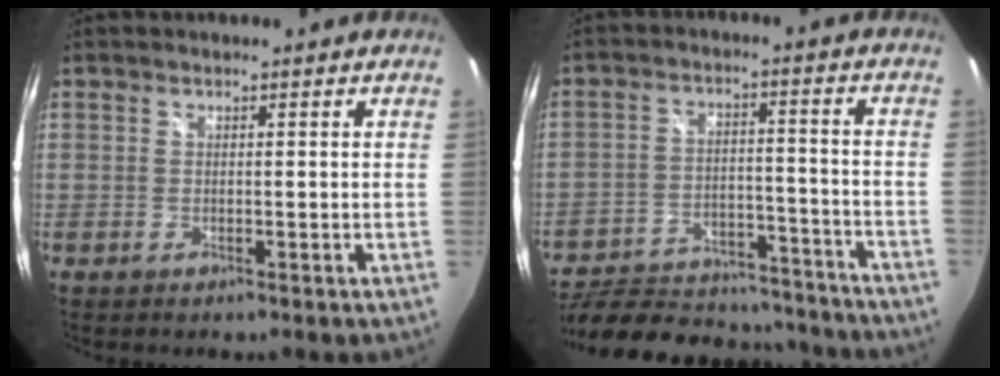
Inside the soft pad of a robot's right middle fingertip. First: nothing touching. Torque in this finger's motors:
{"motor_torque": [0.95, -1.19, 0.16, 0.07]}